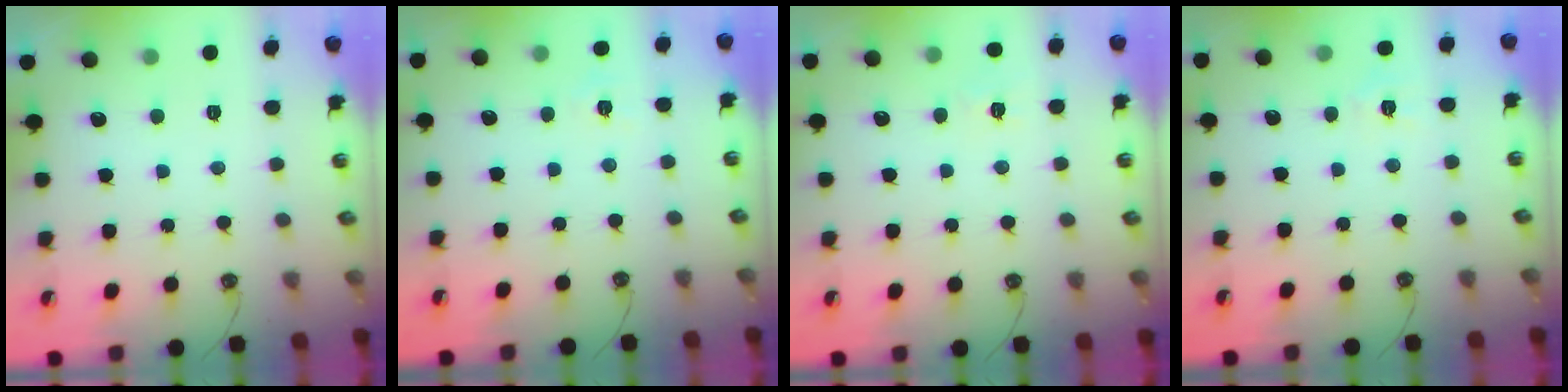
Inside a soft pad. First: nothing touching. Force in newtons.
{"total": 3.5, "press": 3.5, "slide": 0.5}
{"total": 6.5, "press": 6.5, "slide": 0.6}
{"total": 6.4, "press": 6.3, "slide": 0.7}